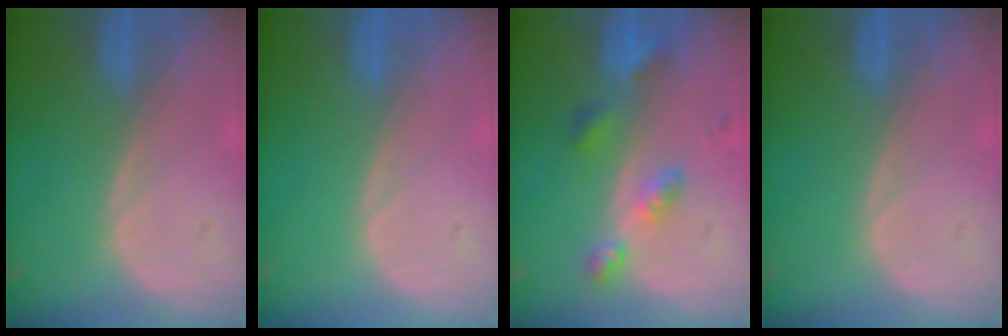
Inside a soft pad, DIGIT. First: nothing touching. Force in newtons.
{"total": 0.0}
{"total": 5.5, "press": 4.8, "slide": 2.6}
{"total": 0.0}